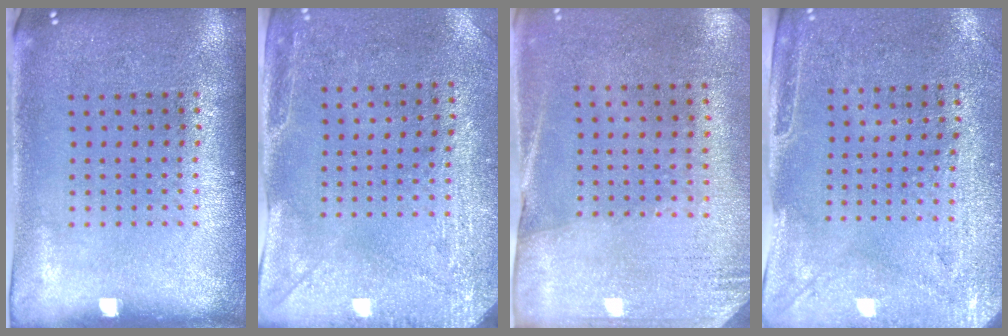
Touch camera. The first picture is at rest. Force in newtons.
{"total": 3.0, "press": 2.4, "slide": 1.8}
{"total": 2.6, "press": 2.3, "slide": 1.4}
{"total": 3.0, "press": 2.4, "slide": 1.7}